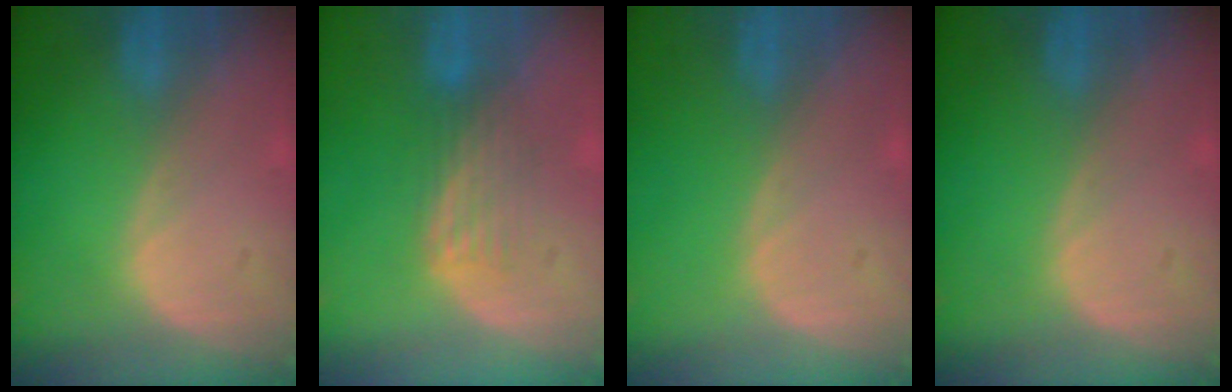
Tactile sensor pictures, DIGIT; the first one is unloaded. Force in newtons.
{"total": 4.2, "press": 3.4, "slide": 2.5}
{"total": 0.0}
{"total": 0.0}